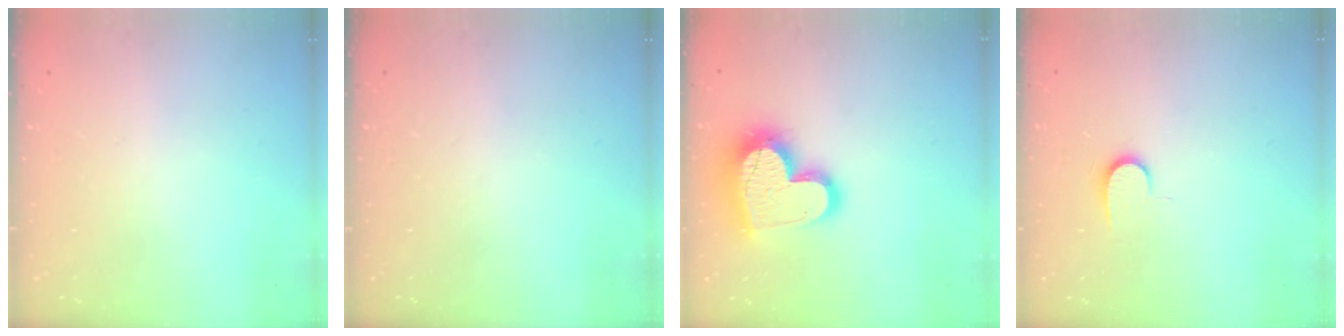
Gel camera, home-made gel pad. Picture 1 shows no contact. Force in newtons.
{"total": 0.0}
{"total": 19.6, "press": 19.6, "slide": 1.8}
{"total": 6.7, "press": 6.6, "slide": 0.7}